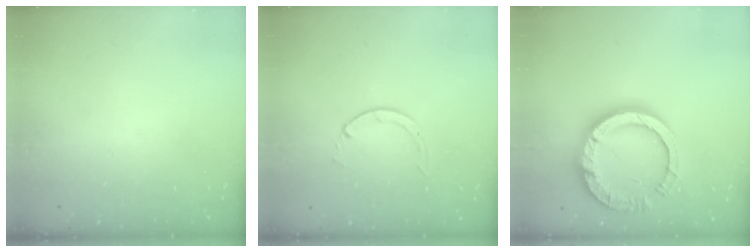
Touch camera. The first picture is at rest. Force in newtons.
{"total": 1.3, "press": 1.2, "slide": 0.3}
{"total": 17.0, "press": 17.0, "slide": 1.3}